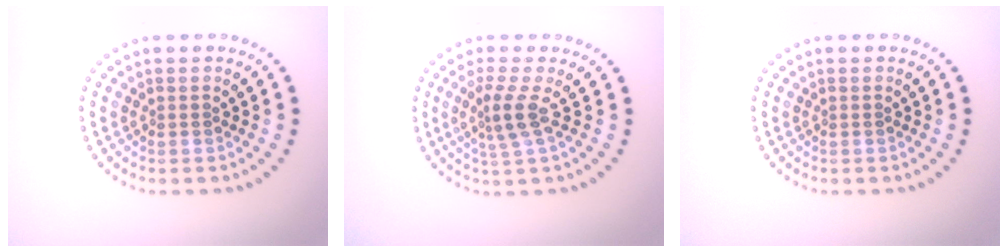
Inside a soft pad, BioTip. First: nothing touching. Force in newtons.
{"total": 2.6, "press": 1.8, "slide": 1.9}
{"total": 0.0}